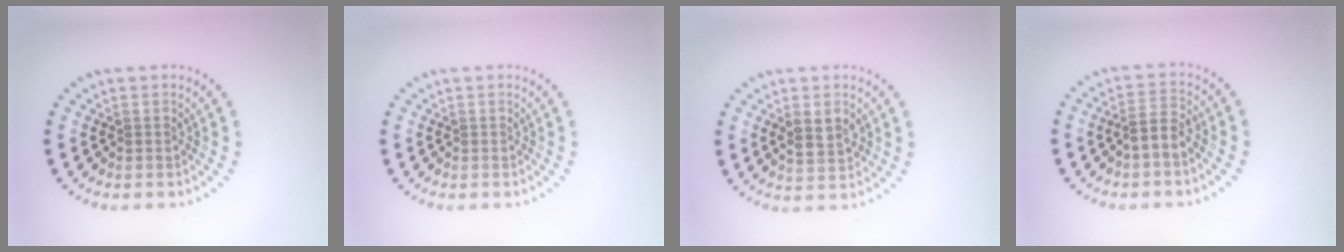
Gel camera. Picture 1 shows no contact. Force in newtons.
{"total": 0.0}
{"total": 2.4, "press": 2.4, "slide": 0.3}
{"total": 2.4, "press": 2.2, "slide": 0.9}